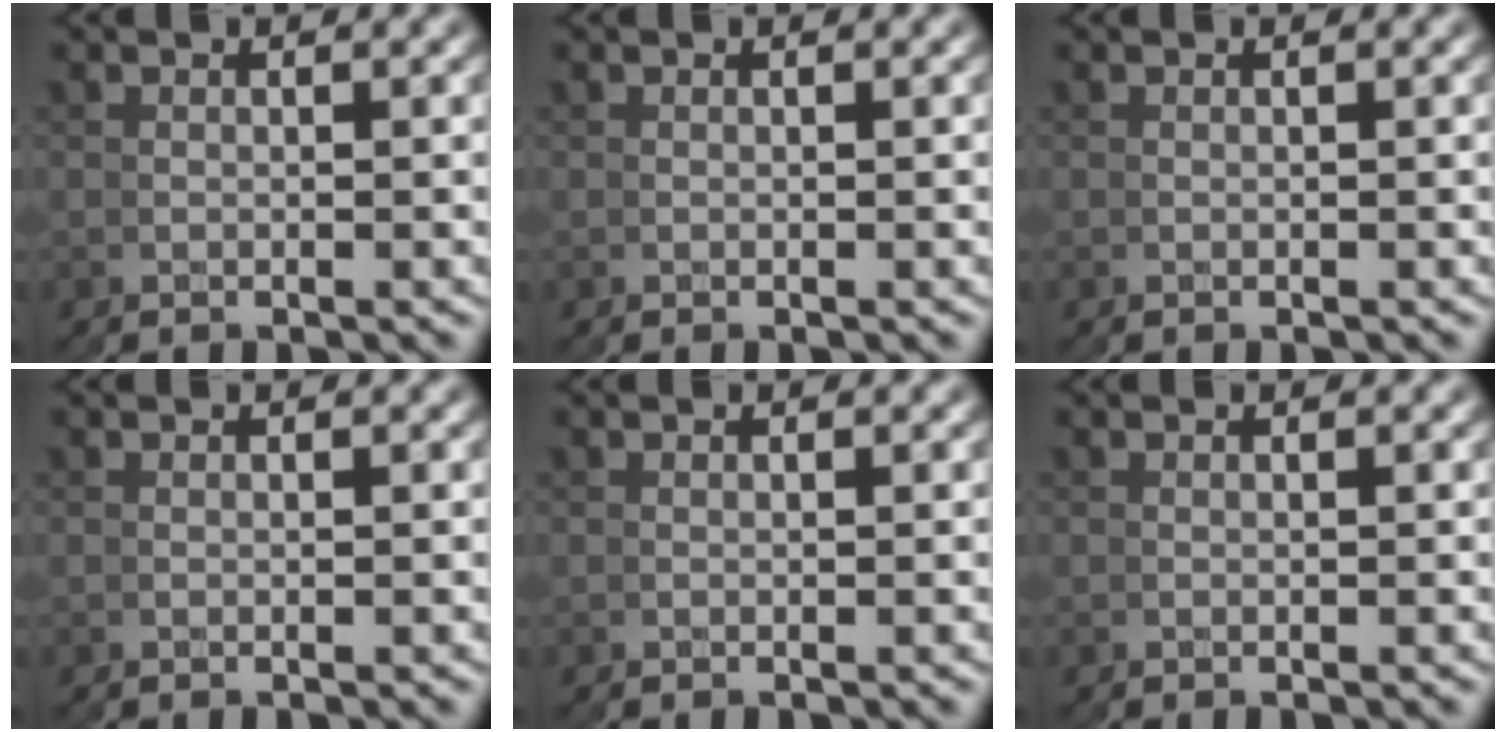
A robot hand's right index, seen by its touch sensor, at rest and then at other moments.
{"total": 0.0}
{"total": 0.0}
{"total": 0.0}
{"total": 0.0}
{"total": 0.0}